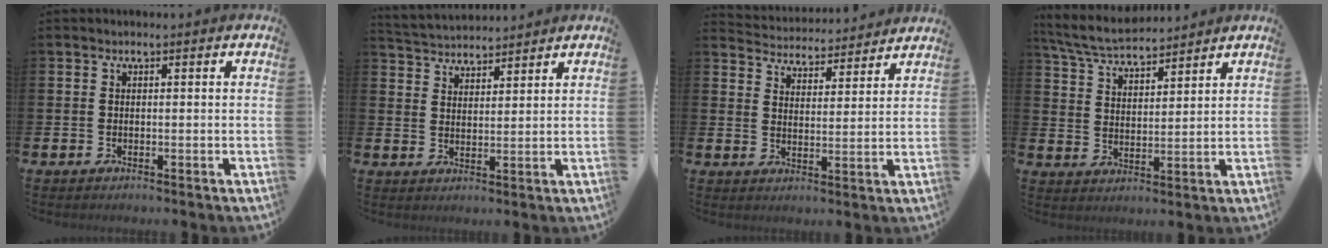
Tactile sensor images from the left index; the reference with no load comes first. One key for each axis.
{"total": 3.9, "fx": 3.8, "fy": 0.8, "fz": -0.2, "tx": -0.013, "ty": -0.018, "tz": 0.070}
{"total": 4.5, "fx": 4.4, "fy": 0.9, "fz": -0.4, "tx": -0.008, "ty": -0.040, "tz": 0.074}
{"total": 5.9, "fx": 5.7, "fy": 0.9, "fz": 1.2, "tx": -0.049, "ty": -0.026, "tz": 0.102}